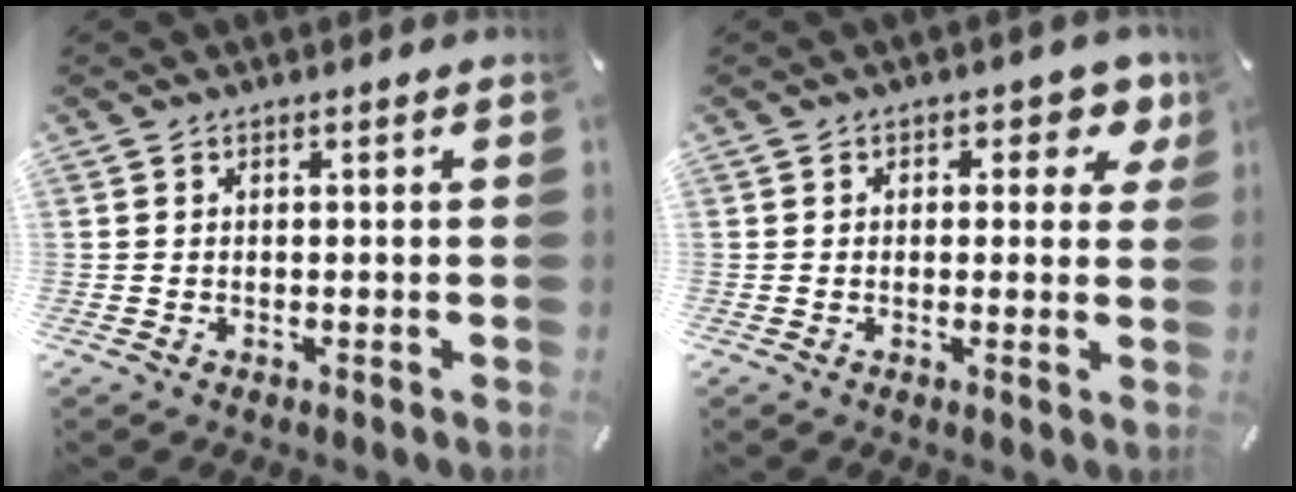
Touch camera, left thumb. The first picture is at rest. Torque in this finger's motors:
{"motor_torque": [0.07, 0.05, 0.10, 0.24, 0.06]}